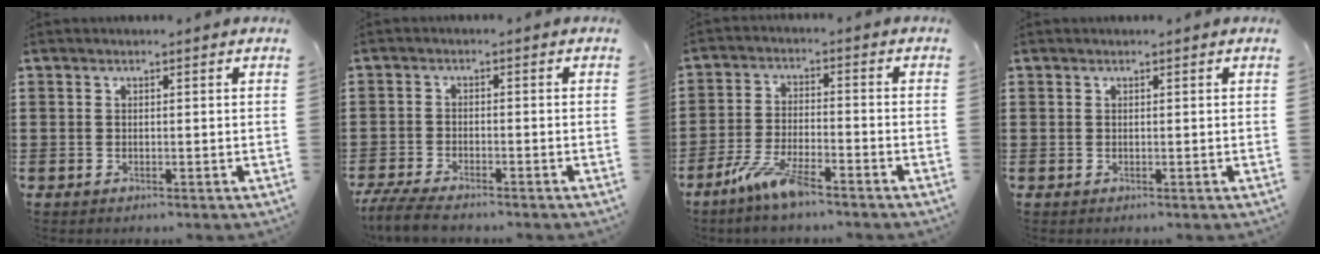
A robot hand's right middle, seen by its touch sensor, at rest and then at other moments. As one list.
[{"total": 4.4, "force": [-4.0, 0.7, 1.6], "torque": [-0.046, -0.009, -0.084]}, {"total": 6.9, "force": [-5.0, 1.2, 4.7], "torque": [-0.106, -0.010, -0.096]}, {"total": 0.0}]